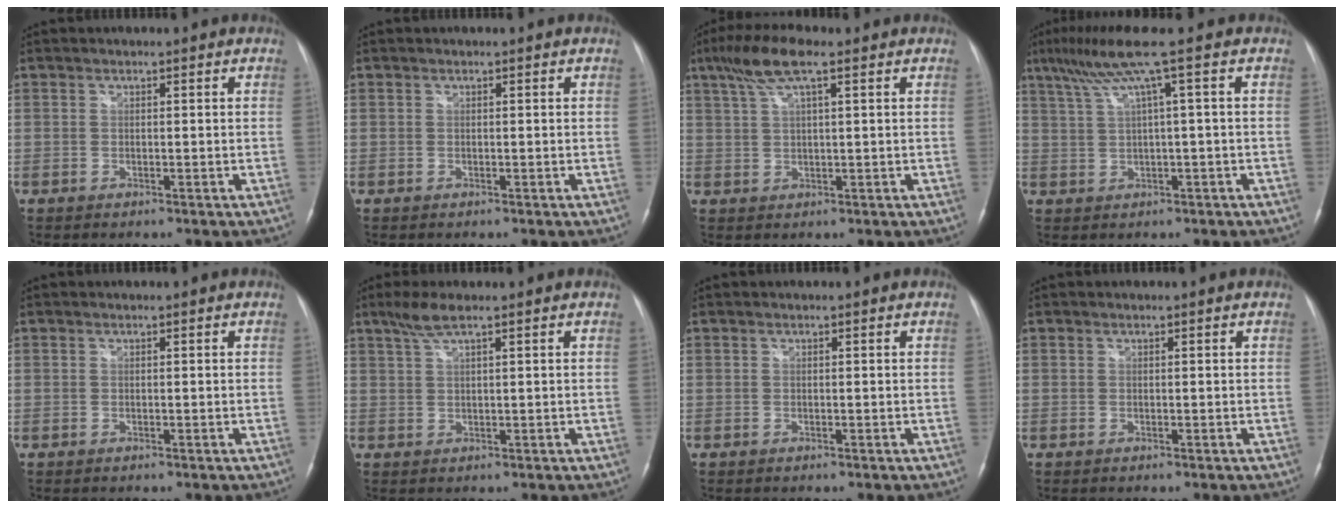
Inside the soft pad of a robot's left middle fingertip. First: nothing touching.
{"total": 0.0}
{"total": 6.9, "force": [4.0, 1.0, 5.5], "torque": [-0.121, 0.023, 0.077]}
{"total": 6.7, "force": [3.2, -1.4, 5.8], "torque": [-0.115, 0.029, 0.064]}
{"total": 0.0}
{"total": 3.5, "force": [2.4, 0.2, 2.4], "torque": [-0.060, 0.009, 0.052]}
{"total": 0.0}
{"total": 0.0}